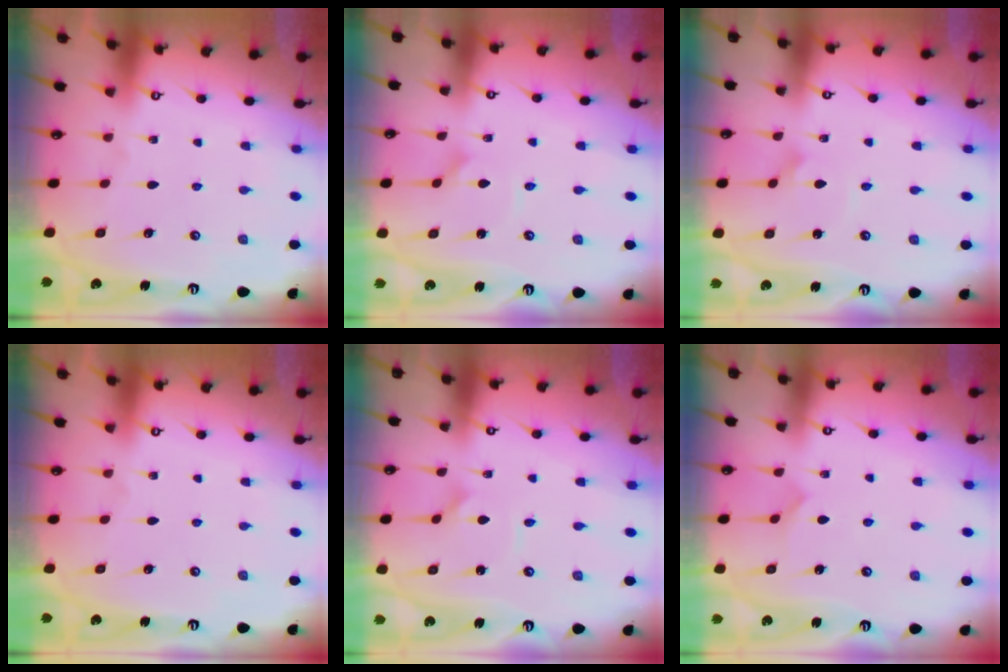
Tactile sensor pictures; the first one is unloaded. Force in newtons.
{"total": 1.0, "press": 1.0, "slide": 0.2}
{"total": 1.3, "press": 1.3, "slide": 0.0}
{"total": 0.0}
{"total": 1.6, "press": 1.6, "slide": 0.1}
{"total": 2.8, "press": 2.8, "slide": 0.3}